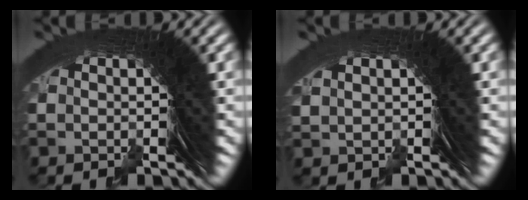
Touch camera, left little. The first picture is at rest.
{"total": 0.7, "force": [0.7, -0.1, -0.1], "torque": [0.010, 0.000, 0.019]}